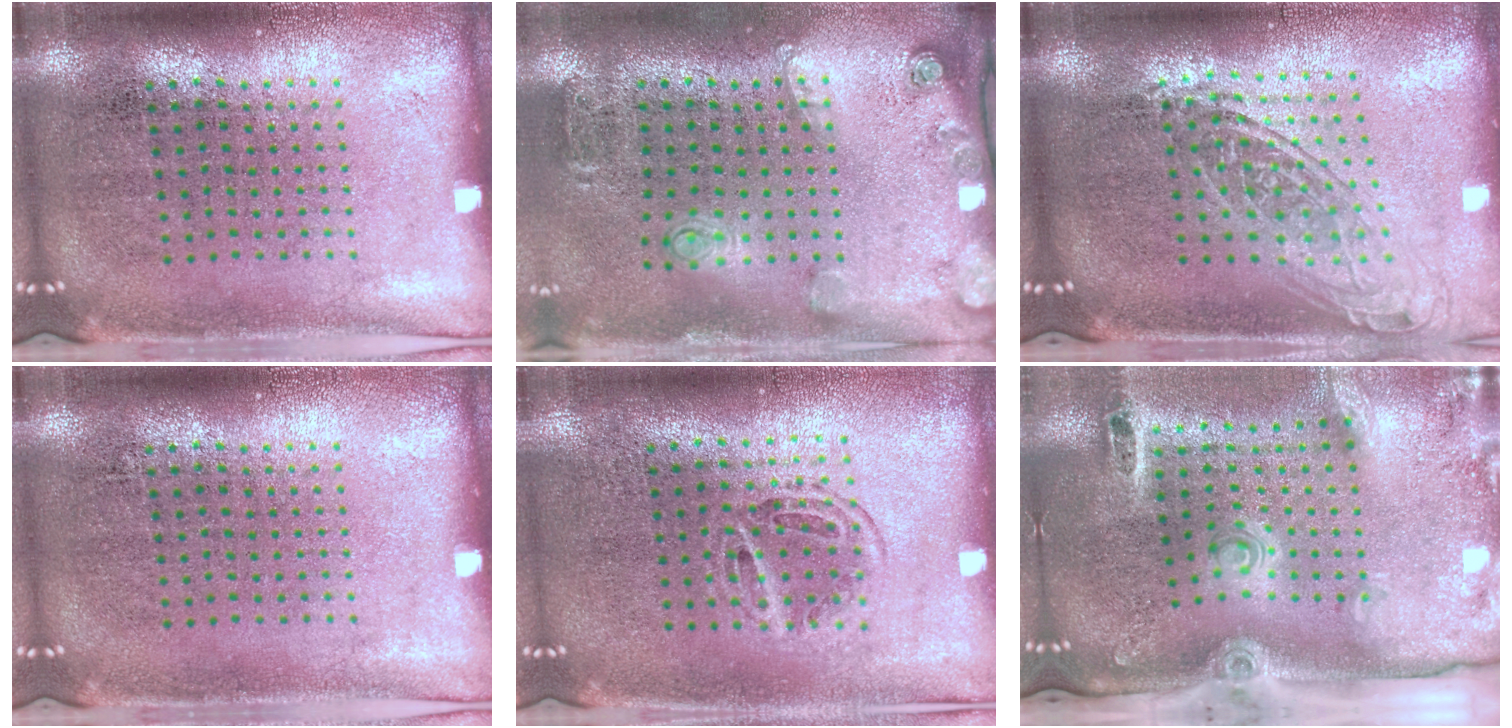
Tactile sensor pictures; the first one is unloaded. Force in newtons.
{"total": 2.1, "press": 1.3, "slide": 1.6}
{"total": 1.7, "press": 1.3, "slide": 1.0}
{"total": 0.0}
{"total": 1.1, "press": 0.9, "slide": 0.6}
{"total": 3.1, "press": 2.1, "slide": 2.3}